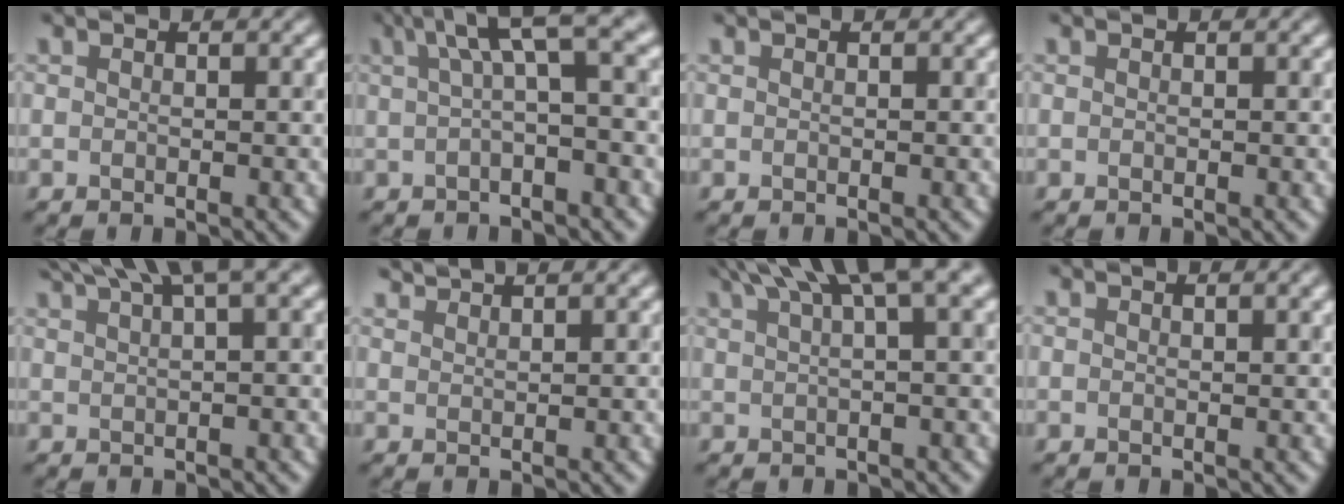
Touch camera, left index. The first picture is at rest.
{"total": 5.4, "force": [1.9, 1.1, 4.9], "torque": [-0.065, 0.024, 0.023]}
{"total": 0.0}
{"total": 0.0}
{"total": 5.2, "force": [3.8, 0.5, 3.4], "torque": [-0.041, 0.023, 0.062]}
{"total": 2.0, "force": [1.9, 0.1, 0.4], "torque": [0.002, 0.004, 0.026]}
{"total": 6.9, "force": [4.4, 1.2, 5.3], "torque": [-0.060, 0.024, 0.067]}
{"total": 1.5, "force": [0.7, 0.4, 1.3], "torque": [-0.014, 0.007, 0.004]}